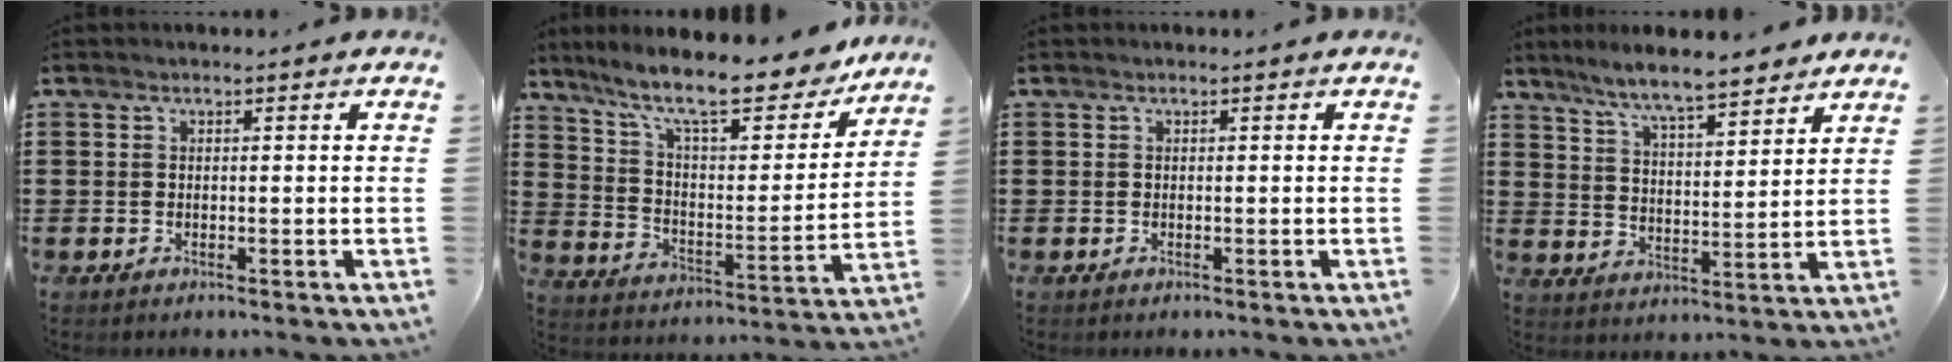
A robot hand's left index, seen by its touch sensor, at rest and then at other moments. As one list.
[{"total": 12.6, "force": [10.2, 2.1, 7.0], "torque": [-0.152, -0.066, 0.170]}, {"total": 0.0}, {"total": 6.8, "force": [6.2, 0.4, 2.7], "torque": [-0.077, -0.028, 0.108]}]